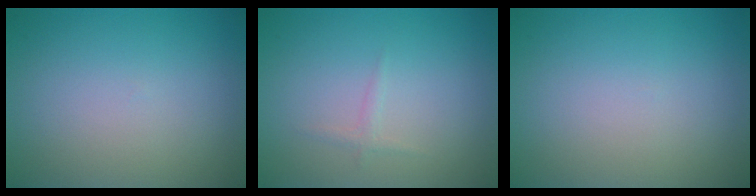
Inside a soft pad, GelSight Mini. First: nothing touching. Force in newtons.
{"total": 0.7, "press": 0.7, "slide": 0.0}
{"total": 0.0}